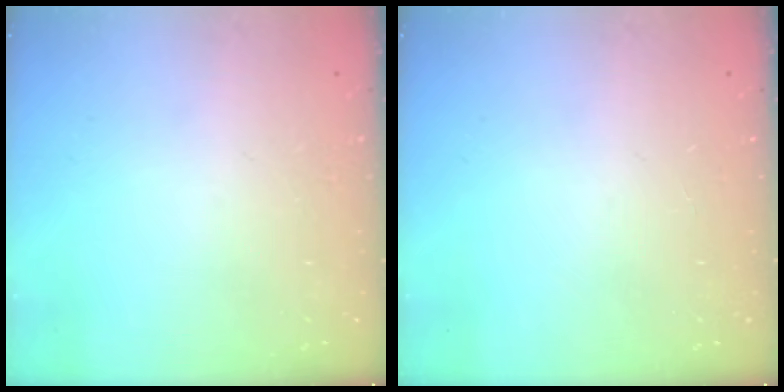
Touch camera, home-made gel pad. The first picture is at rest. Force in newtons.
{"total": 0.0}